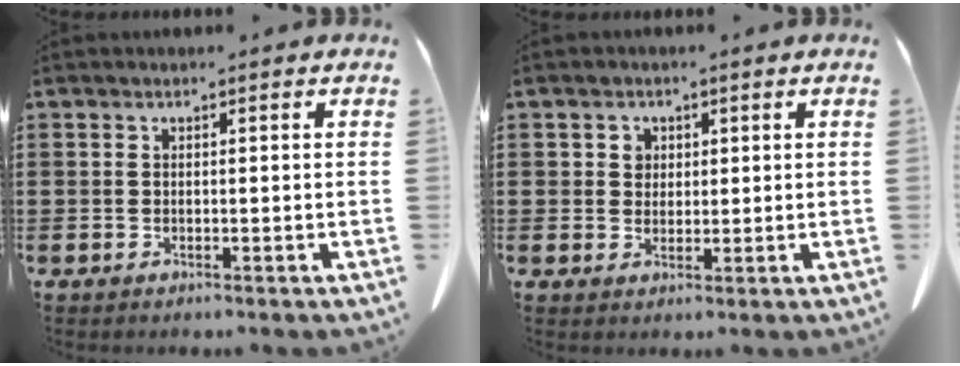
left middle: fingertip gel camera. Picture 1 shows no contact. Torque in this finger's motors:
{"motor_torque": [-1.38, 0.76, -0.68, -0.12]}